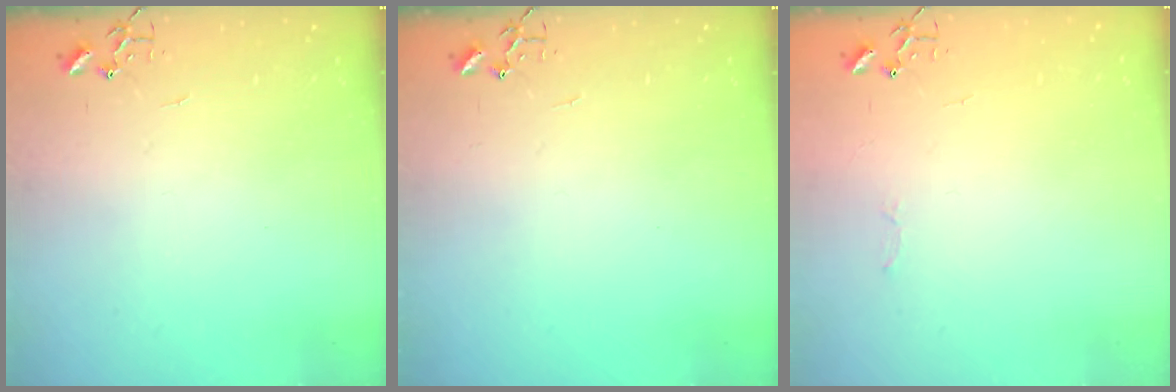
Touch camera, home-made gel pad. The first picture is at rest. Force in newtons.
{"total": 0.0}
{"total": 2.5, "press": 2.5, "slide": 0.4}